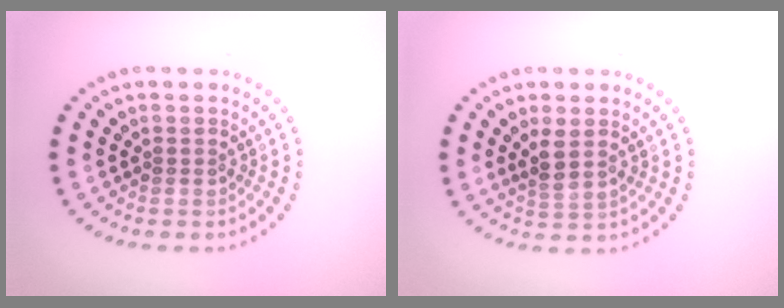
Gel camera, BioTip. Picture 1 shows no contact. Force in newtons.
{"total": 2.0, "press": 1.7, "slide": 1.1}